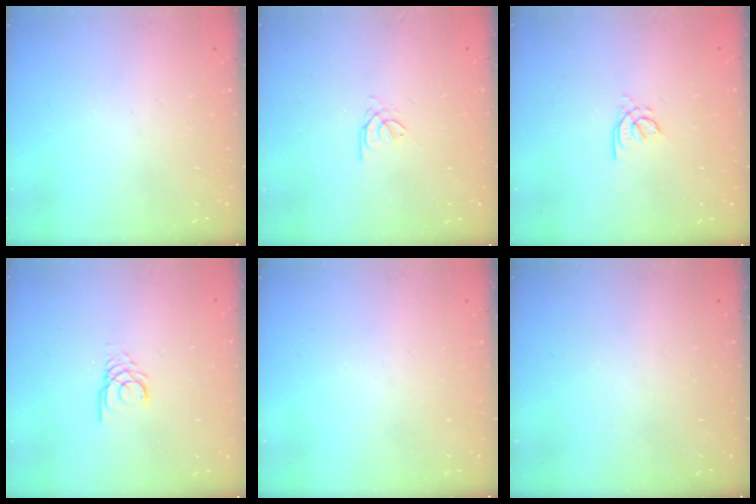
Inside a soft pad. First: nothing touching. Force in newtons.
{"total": 0.7, "press": 0.6, "slide": 0.4}
{"total": 2.4, "press": 2.4, "slide": 0.6}
{"total": 3.5, "press": 3.5, "slide": 0.4}
{"total": 0.0}
{"total": 0.0}